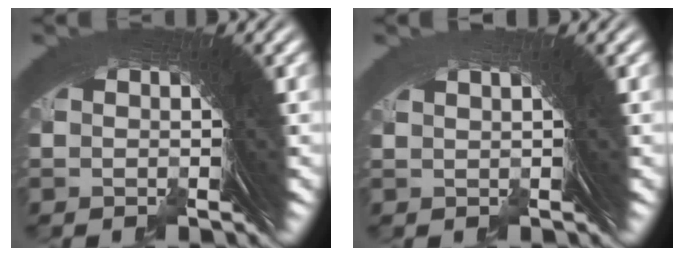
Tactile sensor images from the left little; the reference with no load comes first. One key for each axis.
{"total": 0.9, "fx": 0.7, "fy": -0.5, "fz": 0.0, "tx": 0.011, "ty": 0.008, "tz": 0.014}